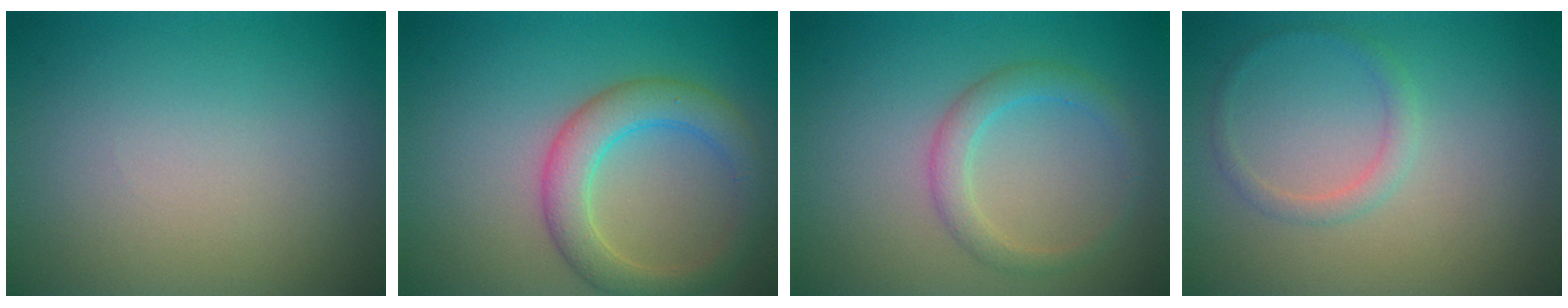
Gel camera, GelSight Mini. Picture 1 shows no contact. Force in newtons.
{"total": 4.6, "press": 4.6, "slide": 0.2}
{"total": 2.4, "press": 2.4, "slide": 0.1}
{"total": 1.3, "press": 1.3, "slide": 0.1}